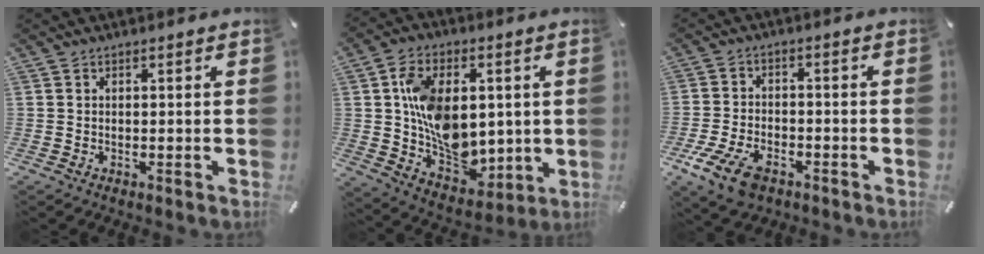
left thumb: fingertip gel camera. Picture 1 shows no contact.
{"total": 15.4, "force": [1.8, 11.4, 10.2], "torque": [-0.173, 0.007, 0.046]}
{"total": 9.0, "force": [-5.1, 5.3, 5.2], "torque": [-0.119, 0.017, -0.095]}